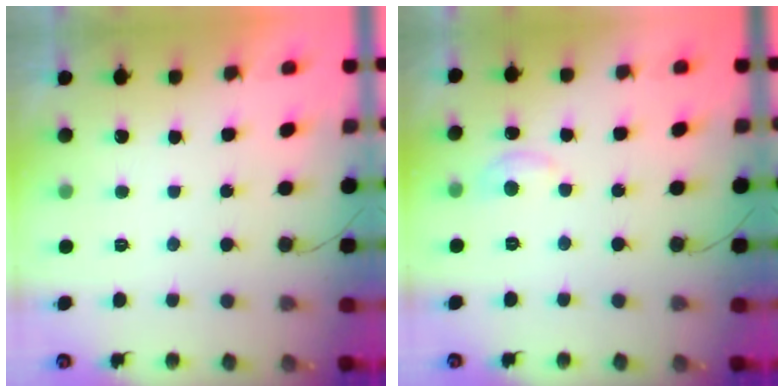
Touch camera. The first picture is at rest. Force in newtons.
{"total": 4.7, "press": 4.7, "slide": 0.7}